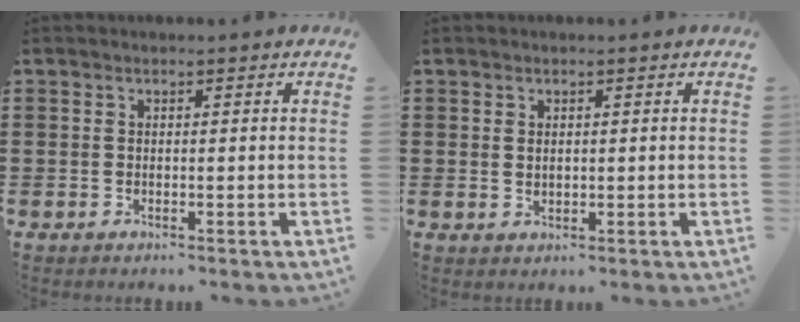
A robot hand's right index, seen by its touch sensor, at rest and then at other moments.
{"total": 0.9, "force": [0.4, 0.6, 0.6], "torque": [-0.012, 0.005, 0.007]}